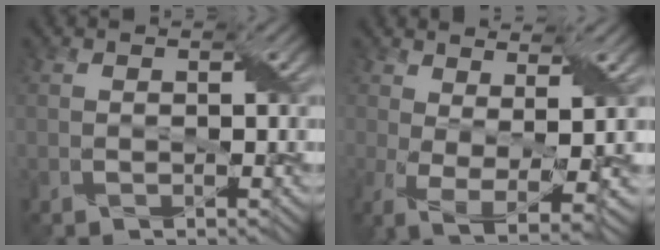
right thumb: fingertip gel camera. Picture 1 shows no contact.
{"total": 7.1, "force": [-0.9, 2.6, 6.6], "torque": [-0.147, -0.019, -0.014]}